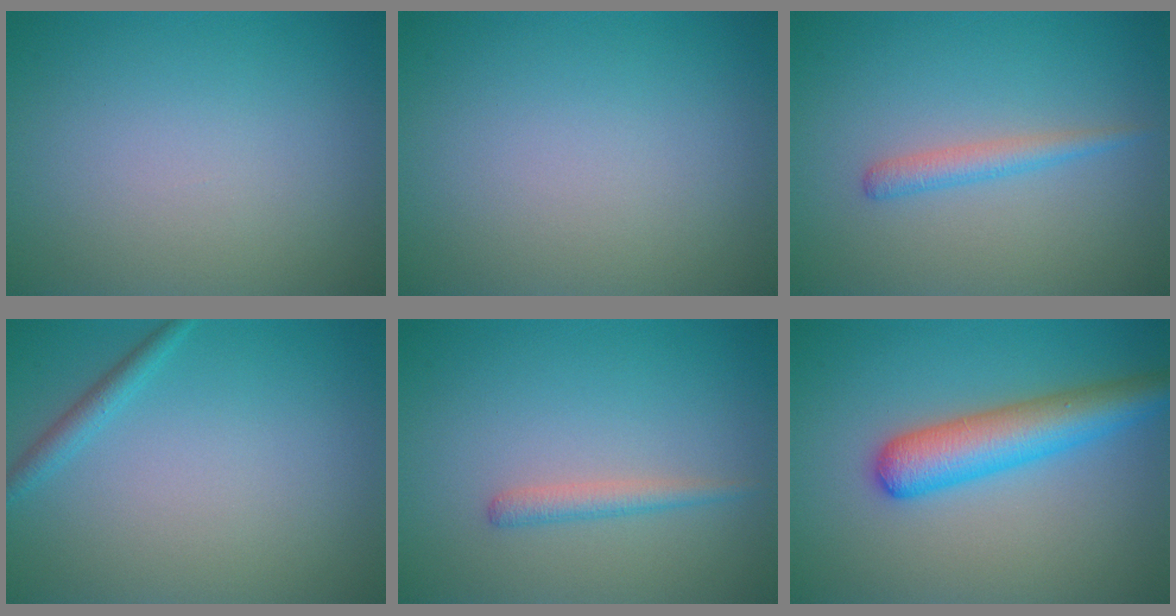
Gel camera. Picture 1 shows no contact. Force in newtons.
{"total": 0.0}
{"total": 1.7, "press": 1.7, "slide": 0.1}
{"total": 1.4, "press": 1.4, "slide": 0.1}
{"total": 1.5, "press": 1.5, "slide": 0.1}
{"total": 5.5, "press": 5.5, "slide": 0.2}